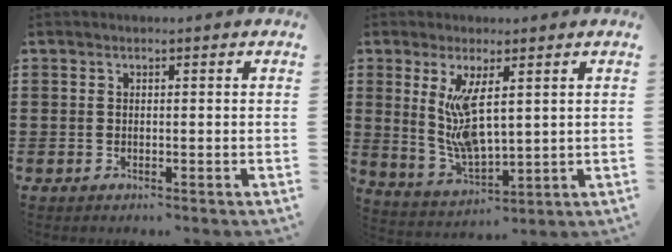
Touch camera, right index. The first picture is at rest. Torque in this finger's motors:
{"motor_torque": [0.33, 0.19, 0.75, 0.21]}